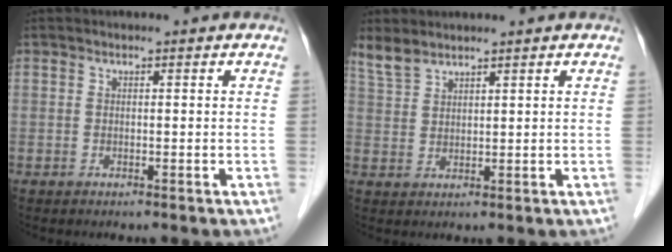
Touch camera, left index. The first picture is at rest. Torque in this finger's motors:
{"motor_torque": [0.05, 0.02, 0.04, 0.05]}